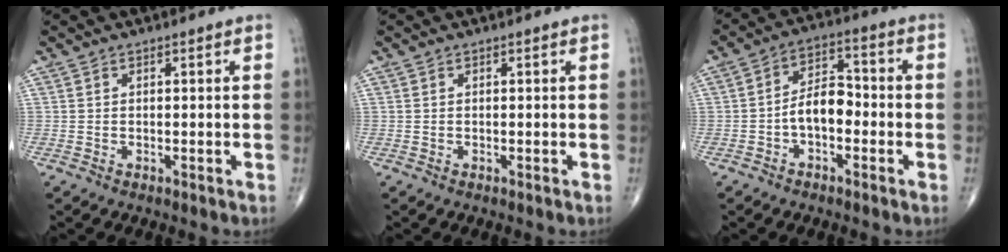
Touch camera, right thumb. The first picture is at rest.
{"total": 0.0}
{"total": 7.4, "force": [-2.0, 4.3, 5.7], "torque": [-0.081, 0.034, -0.044]}